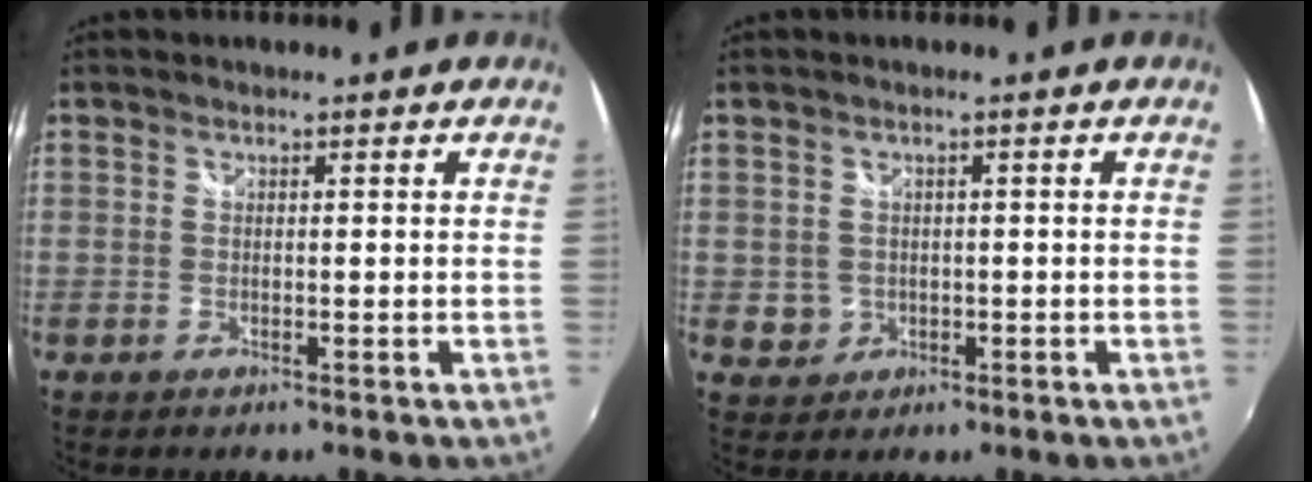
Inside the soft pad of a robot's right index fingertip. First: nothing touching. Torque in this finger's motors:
{"motor_torque": [-0.22, 0.17, -0.75, -0.17]}